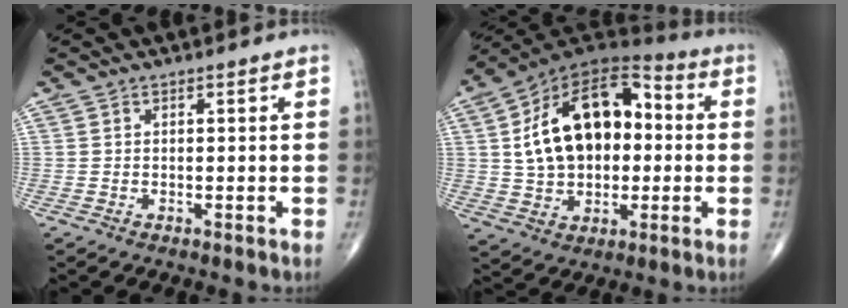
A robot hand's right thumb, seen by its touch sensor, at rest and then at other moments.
{"total": 20.6, "force": [1.5, 13.7, 15.3], "torque": [-0.219, 0.036, 0.022]}